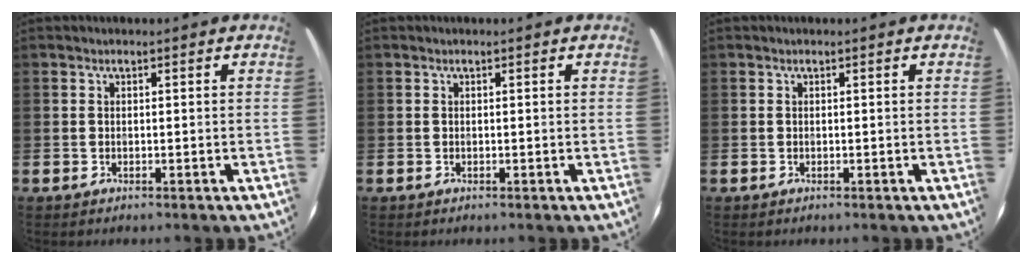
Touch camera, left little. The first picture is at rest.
{"total": 0.0}
{"total": 0.0}